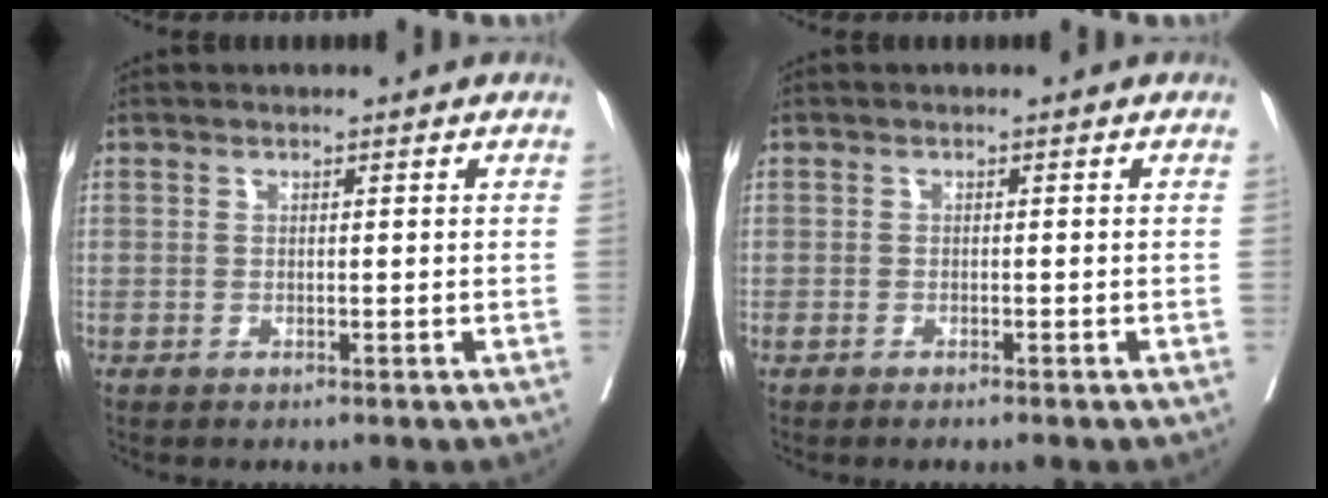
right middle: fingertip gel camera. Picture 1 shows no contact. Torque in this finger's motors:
{"motor_torque": [0.01, -0.07, 0.00, 0.00]}